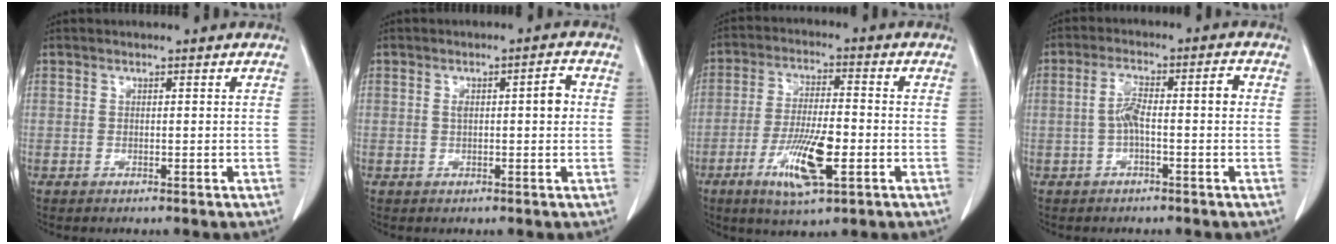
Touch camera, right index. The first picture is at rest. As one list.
[{"total": 4.0, "force": [0.6, 1.0, 3.8], "torque": [-0.061, 0.015, 0.009]}, {"total": 10.1, "force": [-3.7, 2.0, 9.2], "torque": [-0.176, -0.010, -0.064]}, {"total": 5.8, "force": [-0.4, 1.2, 5.6], "torque": [-0.108, 0.027, -0.007]}]